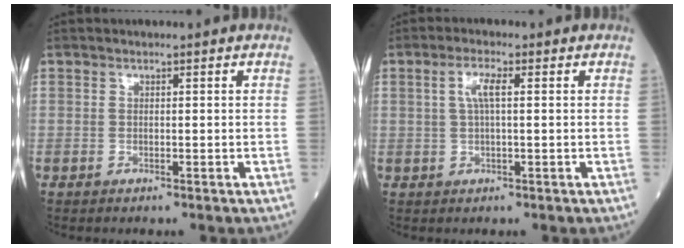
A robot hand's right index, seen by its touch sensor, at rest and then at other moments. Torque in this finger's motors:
{"motor_torque": [0.16, 0.02, 0.09, 0.03]}